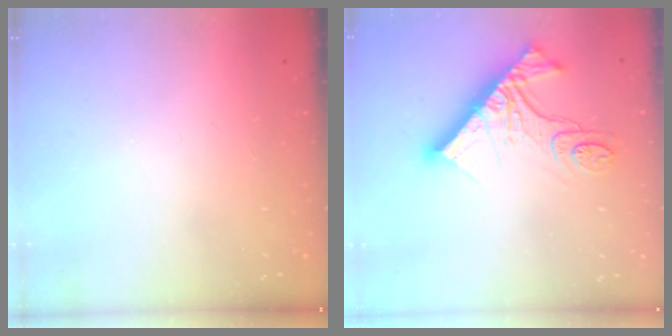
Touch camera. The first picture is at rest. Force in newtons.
{"total": 15.2, "press": 15.2, "slide": 1.3}